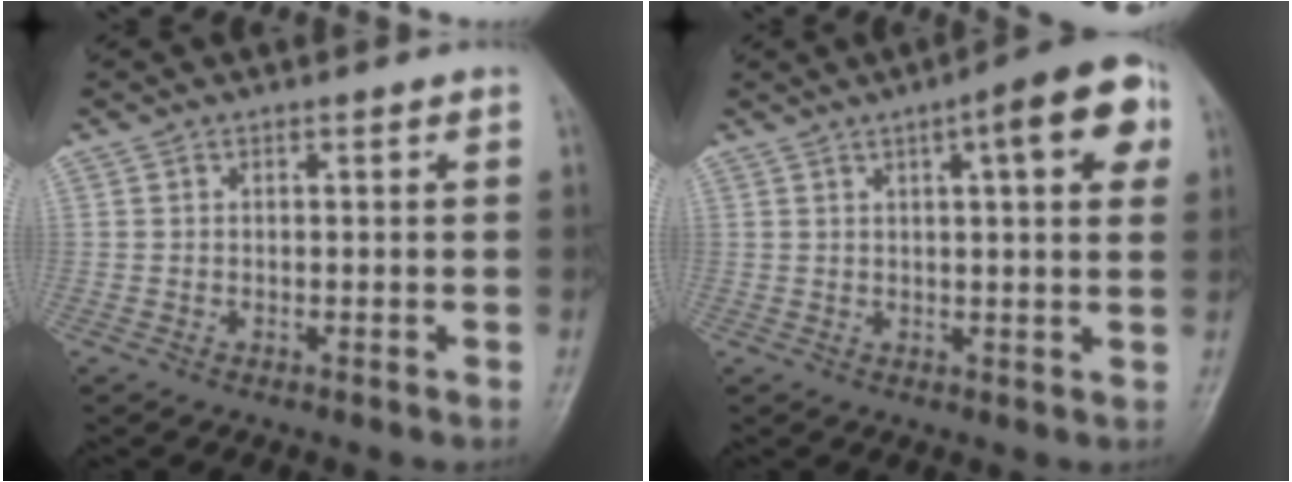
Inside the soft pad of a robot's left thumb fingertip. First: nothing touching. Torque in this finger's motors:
{"motor_torque": [0.25, 0.29, 0.28, -0.07, 0.13]}